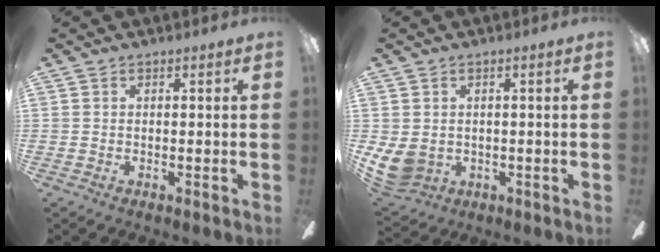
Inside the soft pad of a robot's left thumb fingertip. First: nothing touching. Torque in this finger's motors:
{"motor_torque": [0.67, 1.06, 0.56, -0.33, 0.03]}